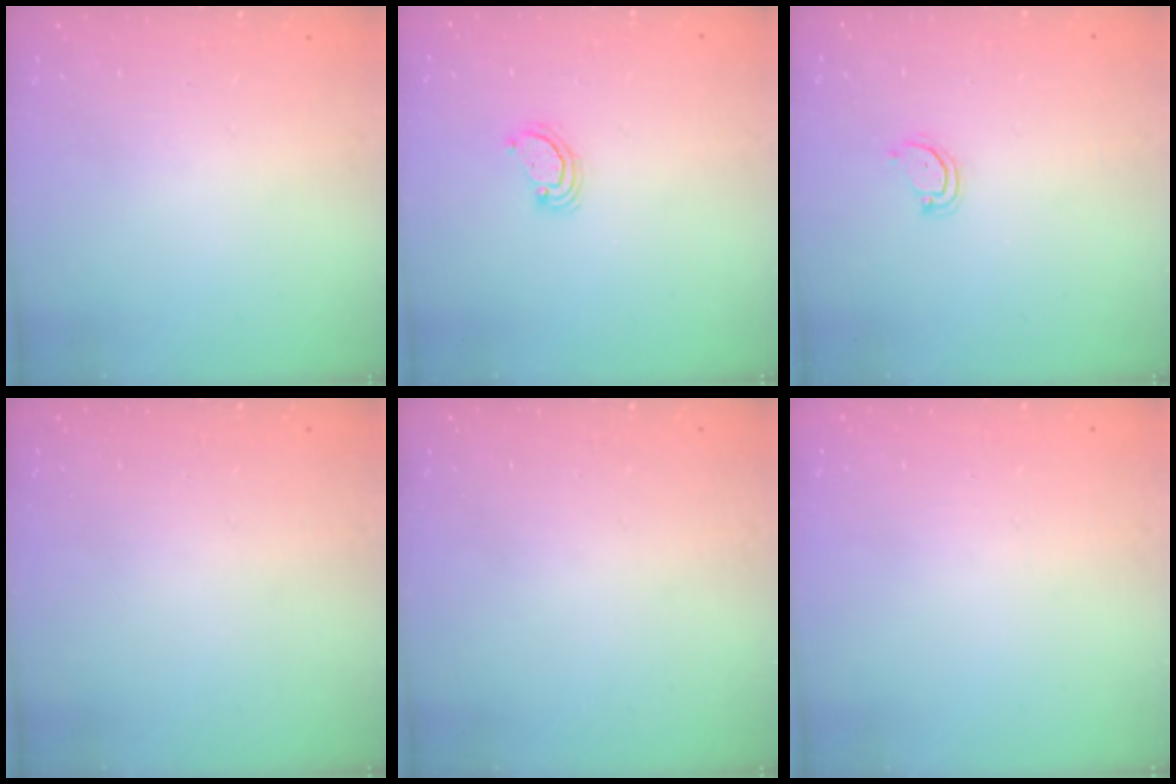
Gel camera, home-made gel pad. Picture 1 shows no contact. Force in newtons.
{"total": 2.6, "press": 2.6, "slide": 0.3}
{"total": 2.5, "press": 2.5, "slide": 0.1}
{"total": 0.0}
{"total": 0.0}
{"total": 0.0}